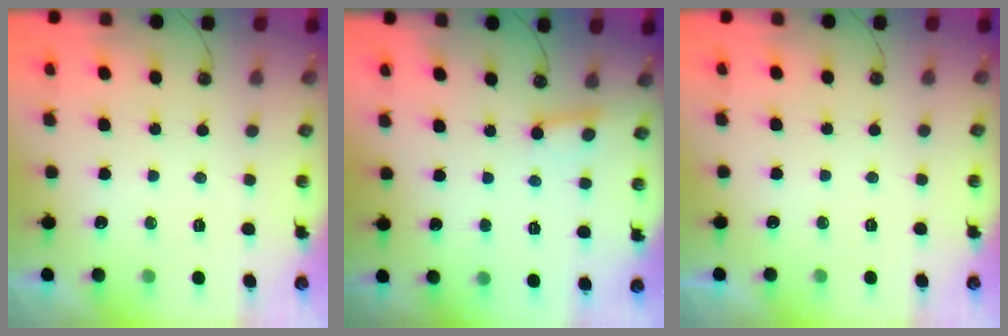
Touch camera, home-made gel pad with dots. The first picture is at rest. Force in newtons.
{"total": 2.8, "press": 2.7, "slide": 0.6}
{"total": 0.0}